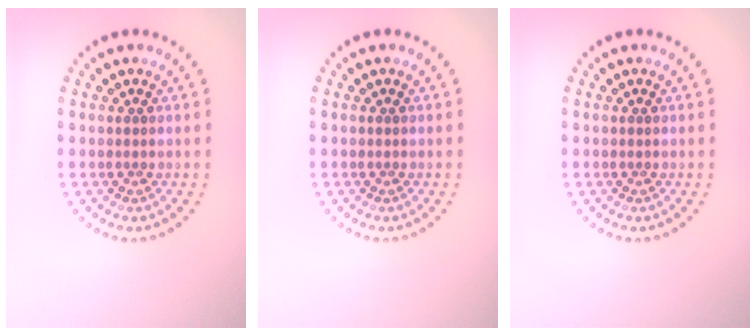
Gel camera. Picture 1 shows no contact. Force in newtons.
{"total": 0.0}
{"total": 0.0}